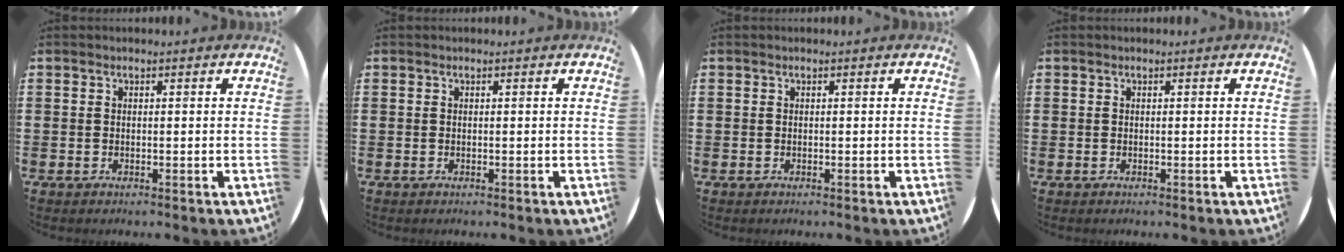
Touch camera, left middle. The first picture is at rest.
{"total": 0.0}
{"total": 0.0}
{"total": 0.0}